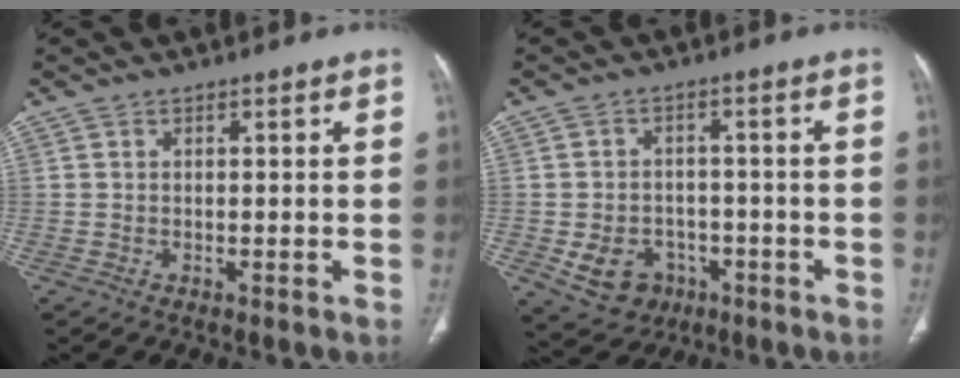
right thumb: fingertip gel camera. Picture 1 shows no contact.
{"total": 8.5, "force": [-3.1, 7.0, 3.7], "torque": [-0.048, 0.025, -0.034]}